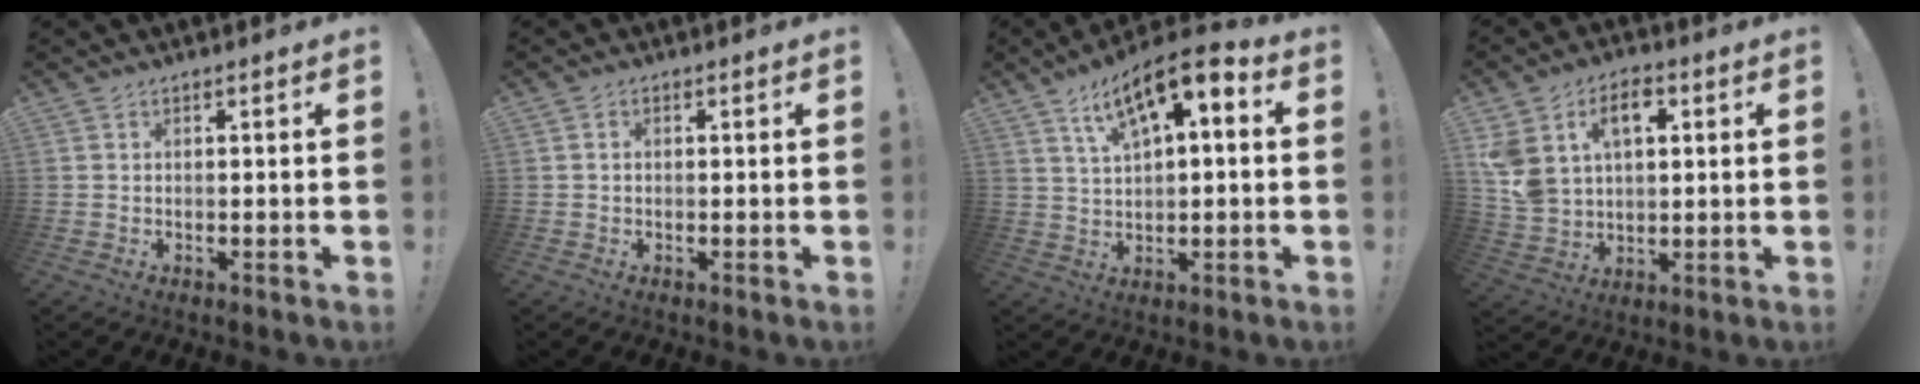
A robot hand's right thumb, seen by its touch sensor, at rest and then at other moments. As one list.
[{"total": 0.9, "force": [-0.1, 0.7, 0.6], "torque": [-0.013, 0.004, -0.001]}, {"total": 11.1, "force": [5.6, 3.9, 8.7], "torque": [-0.145, -0.027, 0.099]}, {"total": 13.2, "force": [5.6, 8.9, 8.0], "torque": [-0.142, -0.018, 0.103]}]